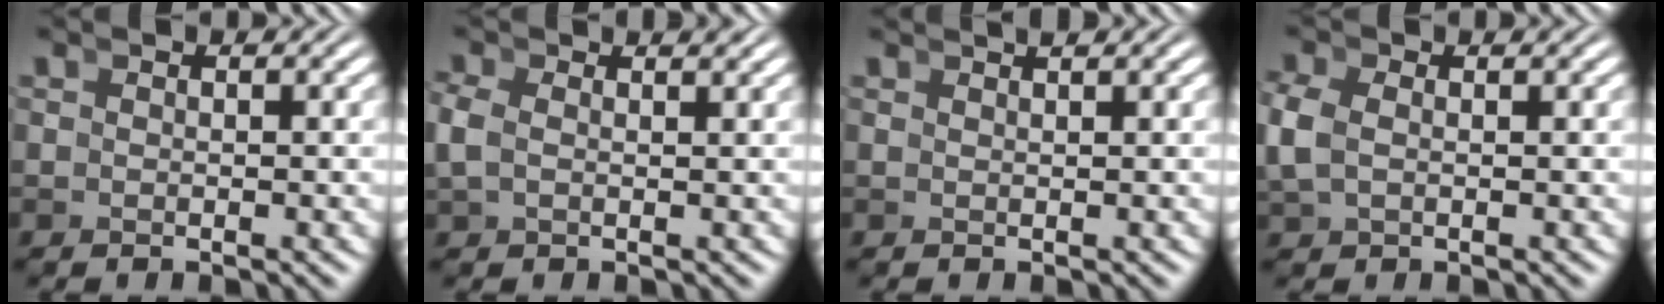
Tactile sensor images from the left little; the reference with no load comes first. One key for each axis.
{"total": 1.4, "fx": 0.6, "fy": 0.6, "fz": 1.2, "tx": -0.027, "ty": -0.003, "tz": 0.014}
{"total": 1.3, "fx": 1.0, "fy": -0.7, "fz": 0.2, "tx": 0.009, "ty": 0.007, "tz": 0.019}
{"total": 1.8, "fx": 0.3, "fy": 1.2, "fz": 1.4, "tx": -0.044, "ty": -0.005, "tz": 0.014}